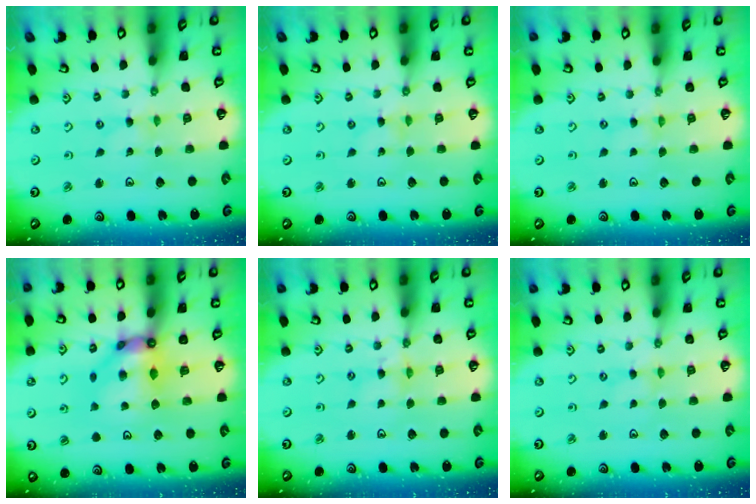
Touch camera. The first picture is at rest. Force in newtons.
{"total": 0.0}
{"total": 0.0}
{"total": 11.0, "press": 10.9, "slide": 1.6}
{"total": 2.9, "press": 2.9, "slide": 0.4}
{"total": 0.0}